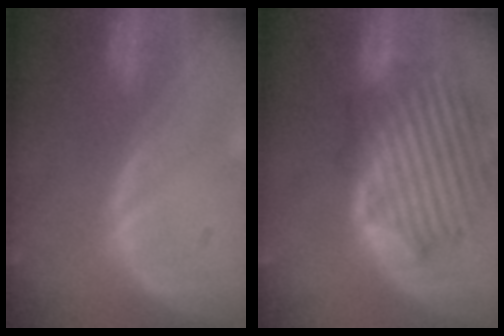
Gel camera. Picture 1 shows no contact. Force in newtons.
{"total": 10.9, "press": 10.5, "slide": 2.9}